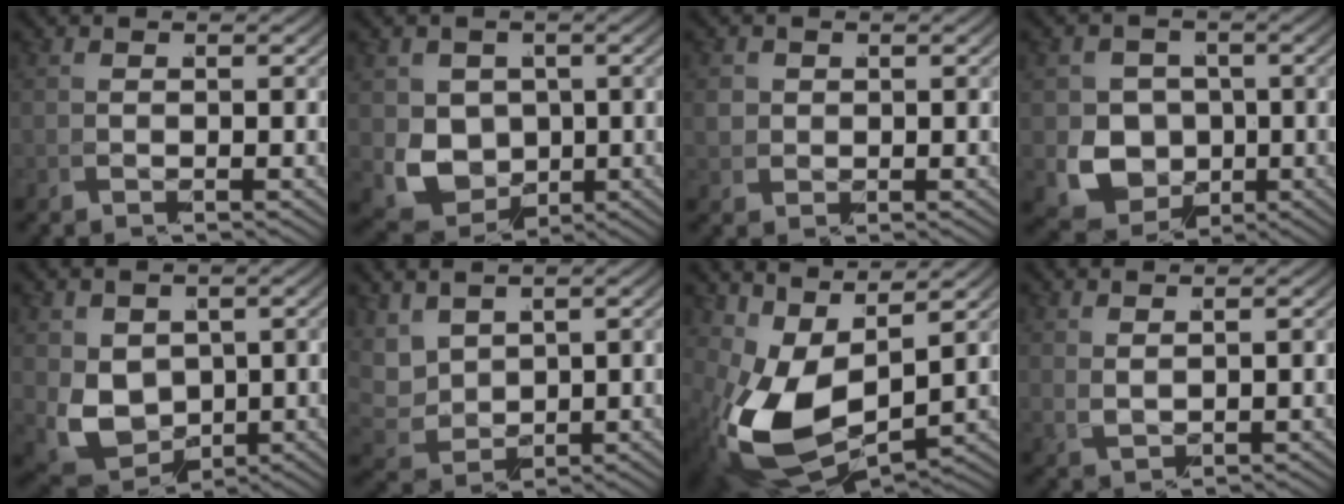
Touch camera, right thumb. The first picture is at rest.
{"total": 8.1, "force": [-0.6, 6.7, 4.5], "torque": [-0.112, -0.057, 0.018]}
{"total": 2.5, "force": [0.8, 2.1, 1.0], "torque": [-0.030, -0.010, 0.024]}
{"total": 9.9, "force": [-1.8, 8.6, 4.6], "torque": [-0.107, -0.053, -0.012]}
{"total": 6.7, "force": [0.2, 5.1, 4.3], "torque": [-0.111, -0.051, 0.035]}
{"total": 5.2, "force": [1.7, 3.8, 3.2], "torque": [-0.089, -0.023, 0.055]}
{"total": 10.4, "force": [0.1, 5.9, 8.5], "torque": [-0.197, -0.048, 0.030]}
{"total": 2.0, "force": [1.8, 0.2, 0.7], "torque": [-0.016, 0.000, 0.048]}